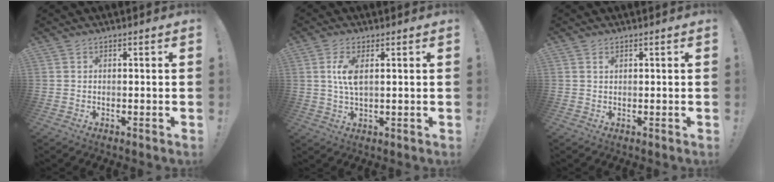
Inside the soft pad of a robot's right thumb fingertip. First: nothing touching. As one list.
[{"total": 6.2, "force": [1.4, 2.5, 5.5], "torque": [-0.112, -0.004, 0.019]}, {"total": 0.8, "force": [0.5, 0.5, 0.4], "torque": [-0.007, 0.000, 0.010]}]